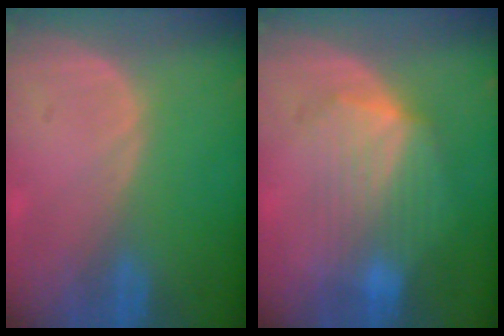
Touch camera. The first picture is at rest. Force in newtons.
{"total": 7.3, "press": 7.2, "slide": 0.6}